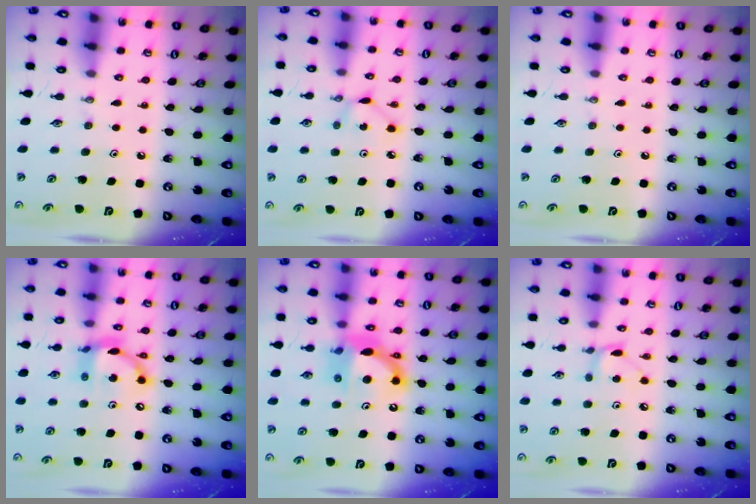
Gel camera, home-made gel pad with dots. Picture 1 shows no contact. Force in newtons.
{"total": 1.9, "press": 1.9, "slide": 0.2}
{"total": 0.0}
{"total": 12.6, "press": 12.6, "slide": 0.8}
{"total": 11.7, "press": 11.7, "slide": 1.0}
{"total": 5.7, "press": 5.6, "slide": 0.6}